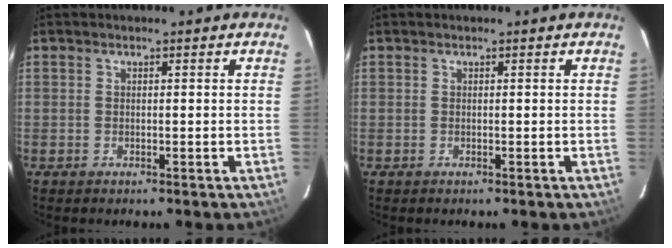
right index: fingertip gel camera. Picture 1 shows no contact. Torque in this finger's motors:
{"motor_torque": [0.00, 0.00, 0.00, 0.00]}